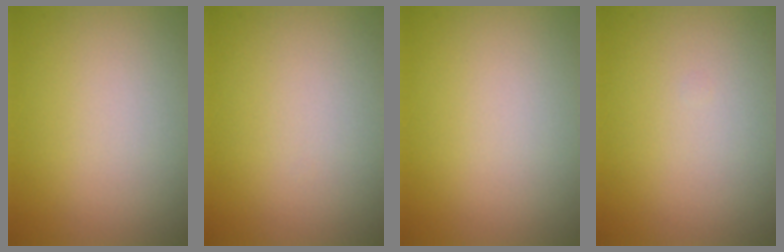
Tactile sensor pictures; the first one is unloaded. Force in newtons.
{"total": 0.0}
{"total": 0.0}
{"total": 0.0}